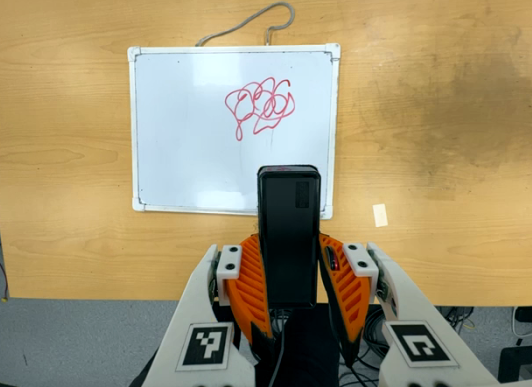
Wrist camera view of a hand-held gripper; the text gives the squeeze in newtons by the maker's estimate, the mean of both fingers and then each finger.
{"total": 4.9, "left": 3.5, "right": 6.3}